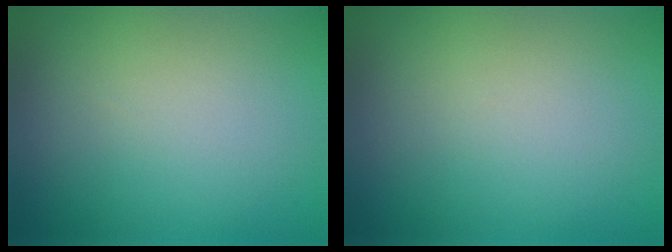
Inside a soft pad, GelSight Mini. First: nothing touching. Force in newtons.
{"total": 0.0}